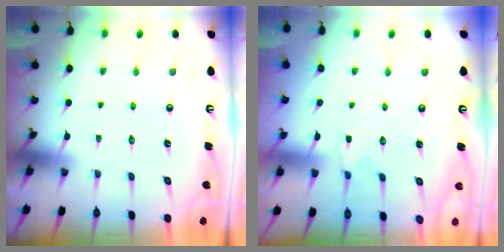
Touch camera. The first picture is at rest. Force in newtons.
{"total": 1.4, "press": 1.4, "slide": 0.3}